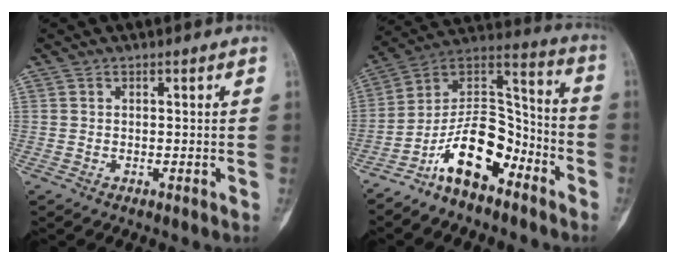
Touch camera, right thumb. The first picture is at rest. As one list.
[{"total": 15.1, "force": [-8.7, 7.5, 9.8], "torque": [-0.144, 0.096, -0.164]}]